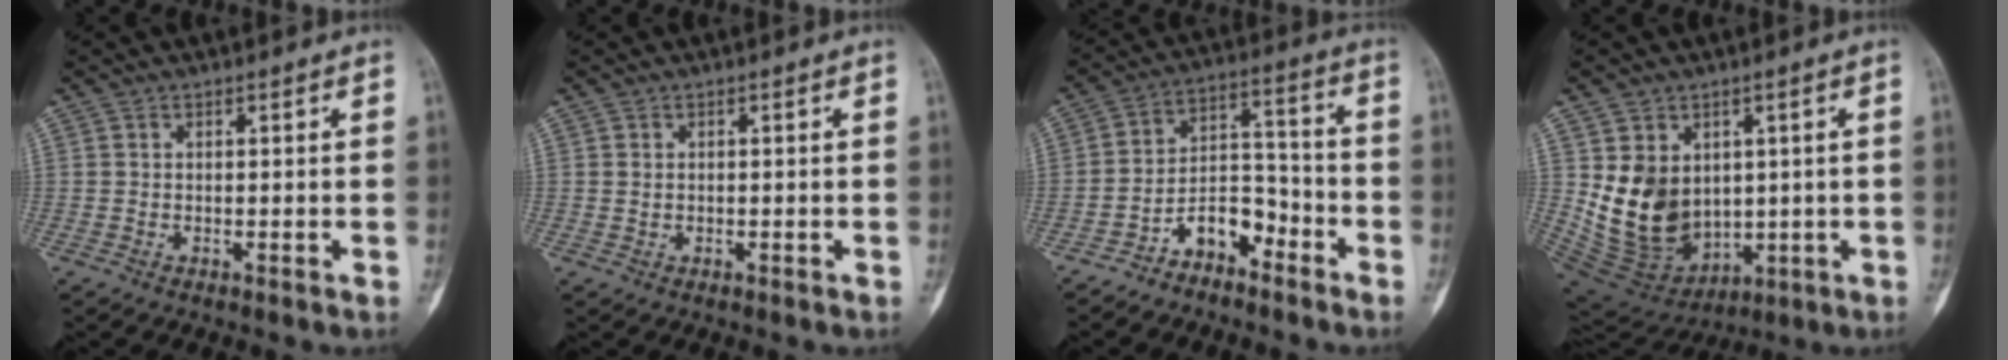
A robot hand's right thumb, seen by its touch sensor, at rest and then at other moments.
{"total": 0.9, "force": [0.1, 0.7, 0.5], "torque": [-0.006, 0.000, 0.003]}
{"total": 8.8, "force": [-5.7, 4.9, 4.5], "torque": [-0.059, 0.075, -0.108]}
{"total": 13.9, "force": [1.8, 10.9, 8.5], "torque": [-0.116, -0.020, 0.070]}